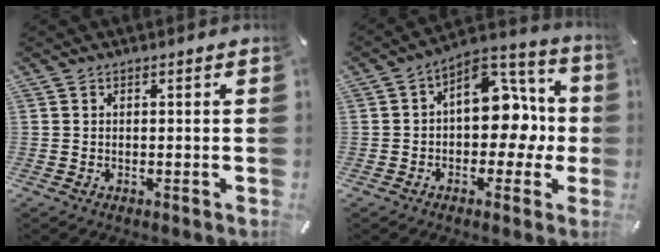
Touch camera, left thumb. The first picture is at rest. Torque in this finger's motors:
{"motor_torque": [1.78, 3.23, 1.15, -0.58, 0.34]}